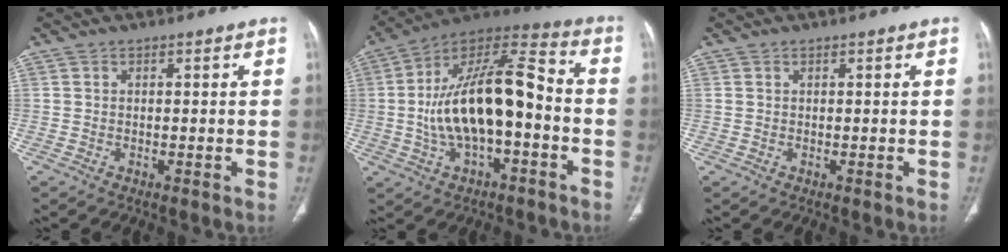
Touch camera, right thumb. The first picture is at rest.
{"total": 20.3, "force": [-2.5, 8.8, 18.0], "torque": [-0.320, 0.051, -0.043]}
{"total": 0.0}